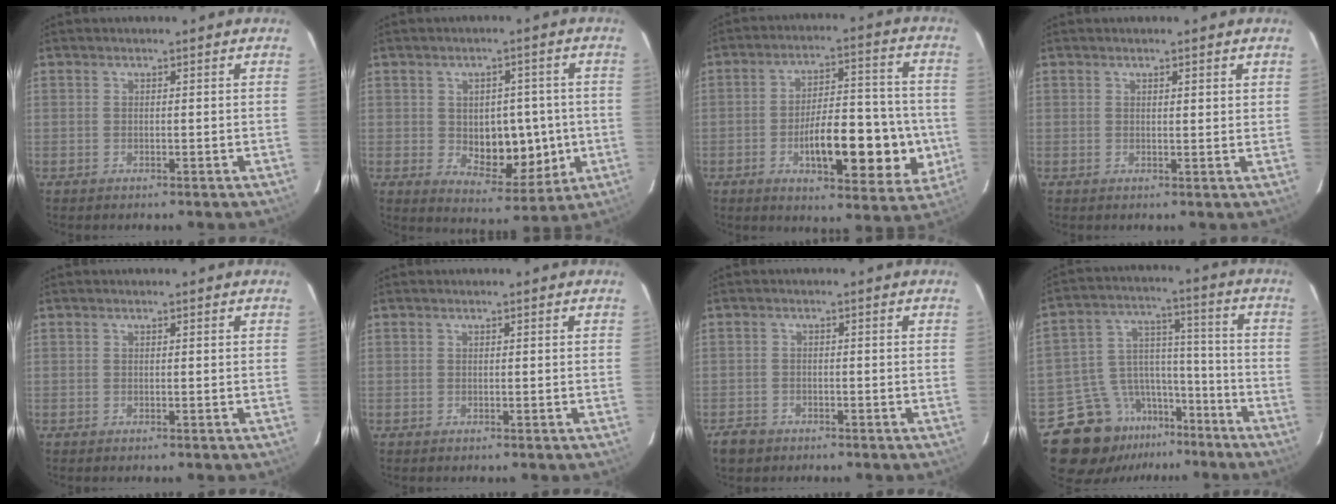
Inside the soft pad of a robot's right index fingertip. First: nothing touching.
{"total": 9.7, "force": [-0.5, 5.7, 7.8], "torque": [-0.099, 0.005, 0.007]}
{"total": 16.5, "force": [-4.2, 5.6, 15.0], "torque": [-0.212, 0.018, -0.056]}
{"total": 1.6, "force": [1.1, 0.3, 1.2], "torque": [-0.023, 0.001, 0.016]}
{"total": 0.0}
{"total": 0.0}
{"total": 2.8, "force": [-2.0, 1.9, 0.3], "torque": [-0.015, 0.002, -0.033]}
{"total": 14.5, "force": [-10.0, 9.5, 4.2], "torque": [-0.061, 0.071, -0.154]}